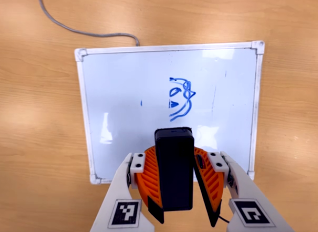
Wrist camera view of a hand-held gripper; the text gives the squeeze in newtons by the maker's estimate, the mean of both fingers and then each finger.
{"total": 7.9, "left": 8.9, "right": 7.0}